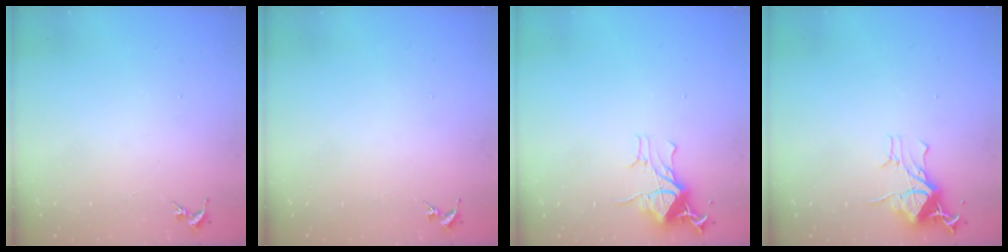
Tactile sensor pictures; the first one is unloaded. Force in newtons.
{"total": 0.0}
{"total": 11.3, "press": 11.3, "slide": 0.9}
{"total": 11.3, "press": 11.3, "slide": 0.9}